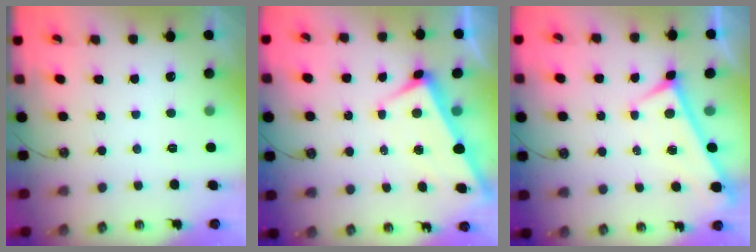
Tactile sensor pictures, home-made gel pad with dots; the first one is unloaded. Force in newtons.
{"total": 2.8, "press": 2.8, "slide": 0.6}
{"total": 0.0}